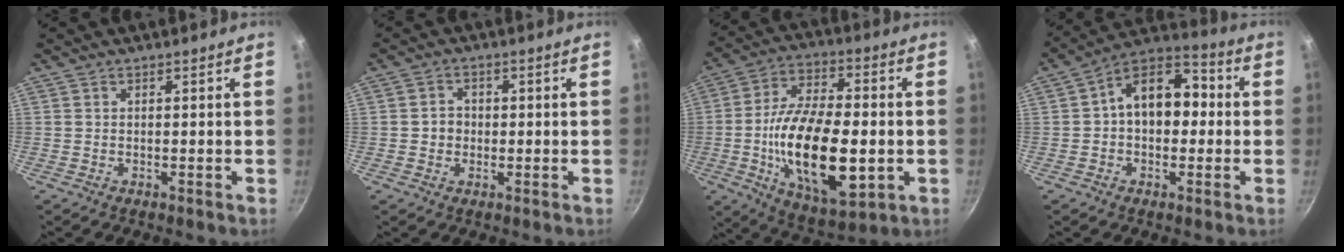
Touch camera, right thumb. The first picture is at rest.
{"total": 3.3, "force": [-0.2, 3.0, 1.4], "torque": [-0.007, 0.006, -0.007]}
{"total": 23.0, "force": [-3.8, 10.8, 19.9], "torque": [-0.342, 0.009, -0.059]}
{"total": 13.5, "force": [0.7, 9.2, 9.9], "torque": [-0.103, 0.046, -0.009]}